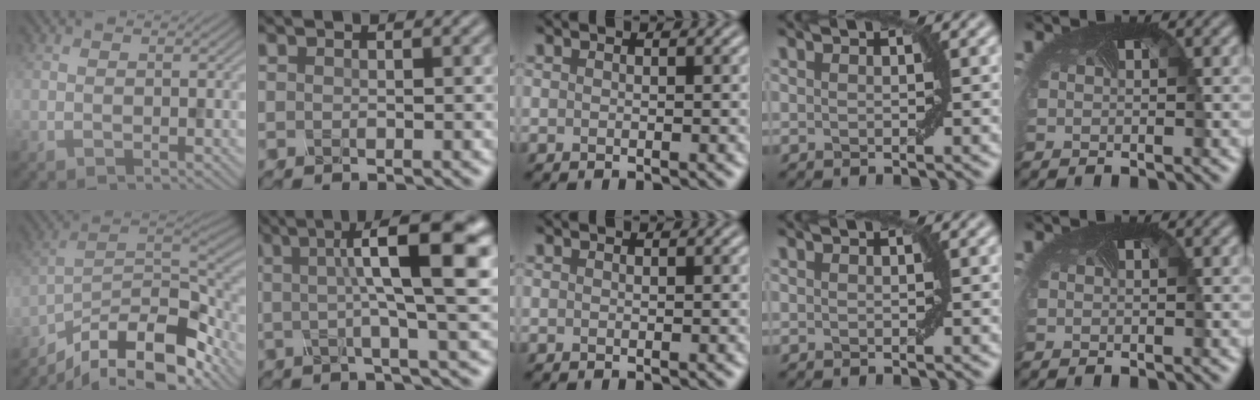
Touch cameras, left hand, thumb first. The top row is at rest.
{"thumb": {"total": 14.5, "force": [-10.9, 4.5, 8.4], "torque": [-0.167, -0.002, -0.187]}, "index": {"total": 10.1, "force": [1.8, 2.0, 9.7], "torque": [-0.109, 0.019, 0.019]}}